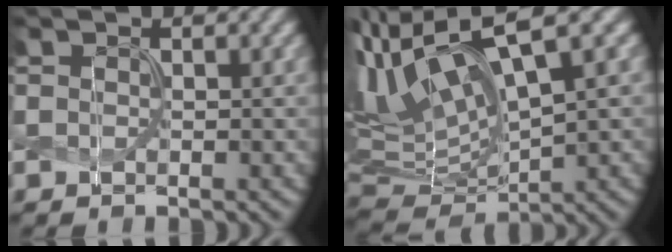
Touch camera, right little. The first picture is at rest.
{"total": 10.9, "force": [5.1, 3.3, 9.0], "torque": [-0.195, 0.011, 0.100]}